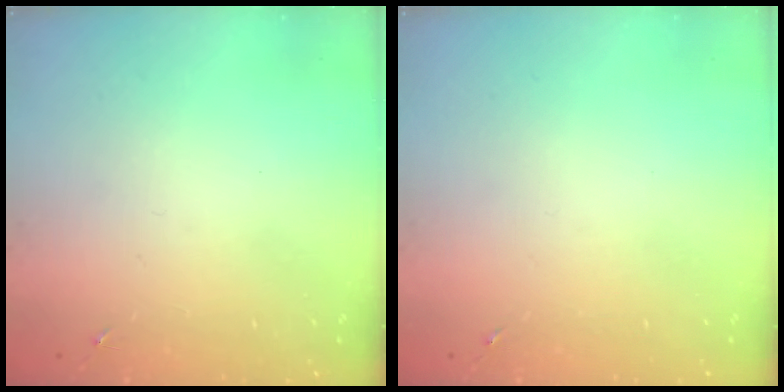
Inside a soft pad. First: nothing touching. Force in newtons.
{"total": 0.0}